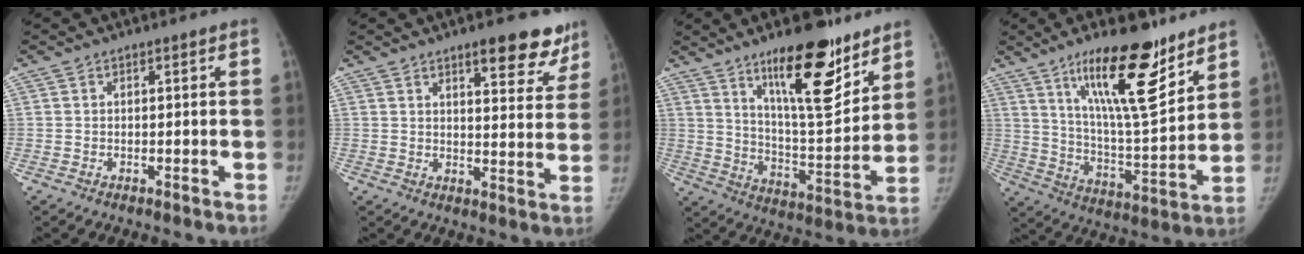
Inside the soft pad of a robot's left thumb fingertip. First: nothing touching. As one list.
[{"total": 11.6, "force": [8.1, 3.9, 7.2], "torque": [-0.045, -0.044, 0.099]}, {"total": 18.6, "force": [12.0, 5.5, 13.1], "torque": [-0.160, -0.083, 0.199]}, {"total": 19.5, "force": [12.4, 5.0, 14.1], "torque": [-0.199, -0.076, 0.214]}]